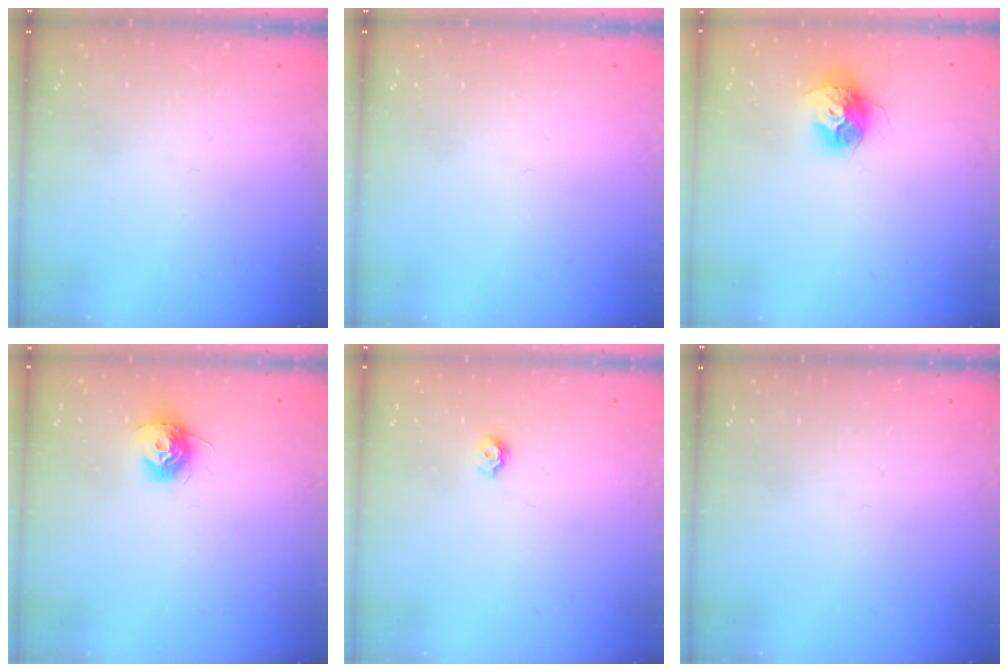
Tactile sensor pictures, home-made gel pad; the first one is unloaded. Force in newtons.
{"total": 0.0}
{"total": 11.3, "press": 11.3, "slide": 1.0}
{"total": 9.5, "press": 9.5, "slide": 0.4}
{"total": 5.9, "press": 5.8, "slide": 0.7}
{"total": 0.0}